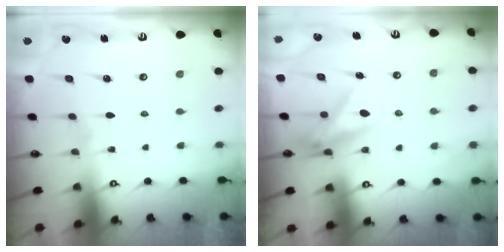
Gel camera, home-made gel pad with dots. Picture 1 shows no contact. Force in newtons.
{"total": 8.1, "press": 8.0, "slide": 1.2}